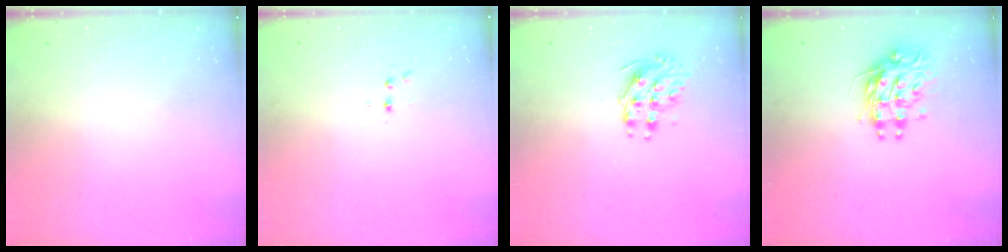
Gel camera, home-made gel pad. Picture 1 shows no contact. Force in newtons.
{"total": 3.2, "press": 3.1, "slide": 1.0}
{"total": 9.0, "press": 9.0, "slide": 0.4}
{"total": 10.3, "press": 10.3, "slide": 1.0}